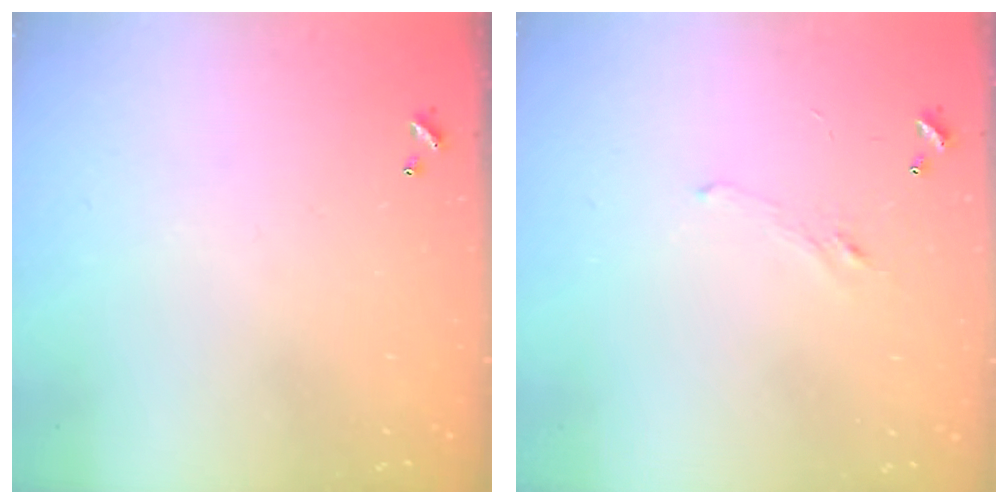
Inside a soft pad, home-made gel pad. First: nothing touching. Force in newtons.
{"total": 1.1, "press": 0.9, "slide": 0.6}